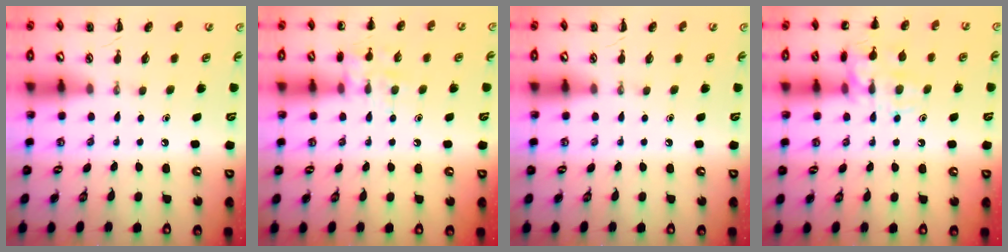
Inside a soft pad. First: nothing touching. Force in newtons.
{"total": 9.8, "press": 9.7, "slide": 1.2}
{"total": 0.0}
{"total": 14.3, "press": 14.3, "slide": 1.0}